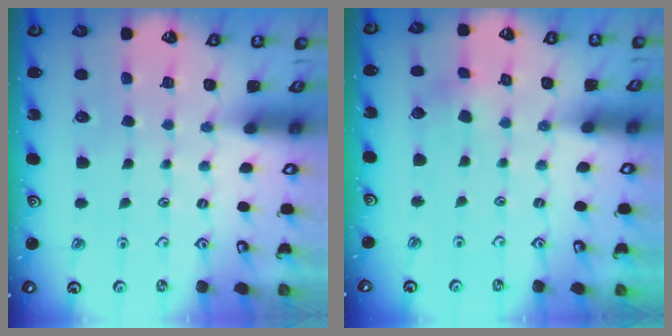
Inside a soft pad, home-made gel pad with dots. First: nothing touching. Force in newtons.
{"total": 2.7, "press": 2.7, "slide": 0.7}